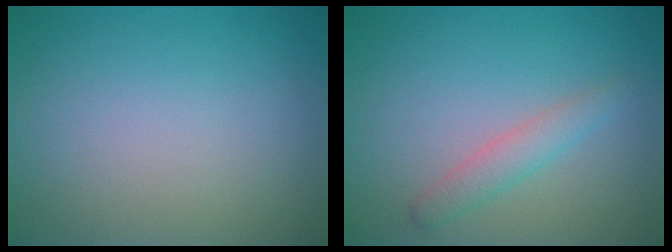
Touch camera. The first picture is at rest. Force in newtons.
{"total": 2.0, "press": 2.0, "slide": 0.1}